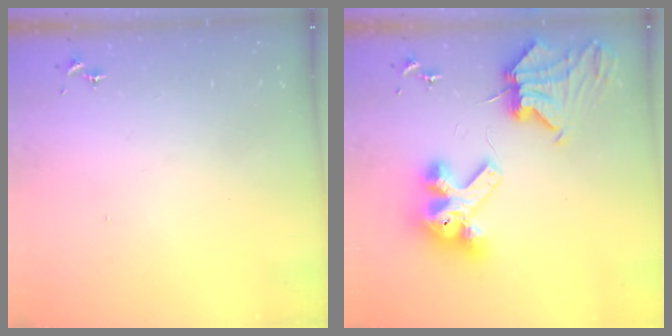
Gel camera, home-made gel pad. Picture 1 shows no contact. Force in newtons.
{"total": 14.0, "press": 13.9, "slide": 1.9}